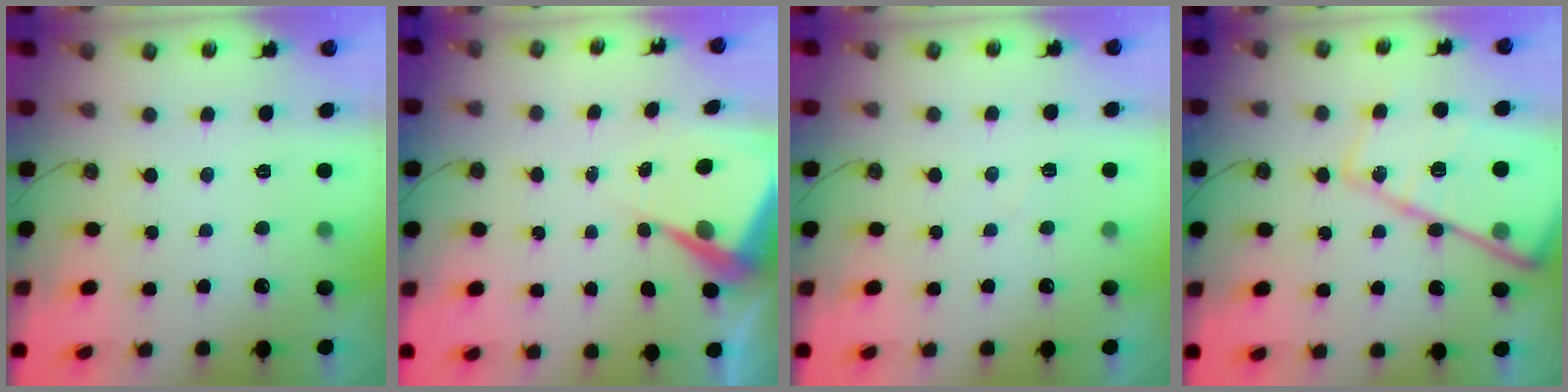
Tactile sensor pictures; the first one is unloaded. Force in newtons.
{"total": 7.8, "press": 7.8, "slide": 0.5}
{"total": 5.1, "press": 5.1, "slide": 0.6}
{"total": 22.4, "press": 22.3, "slide": 2.4}